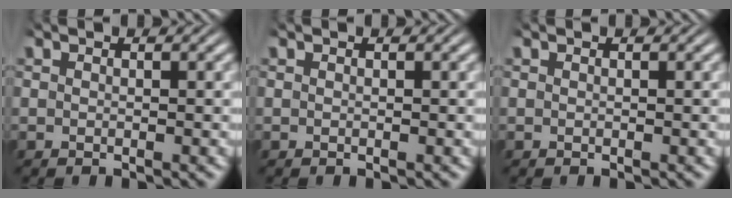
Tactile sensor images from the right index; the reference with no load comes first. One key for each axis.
{"total": 0.0}
{"total": 0.0}